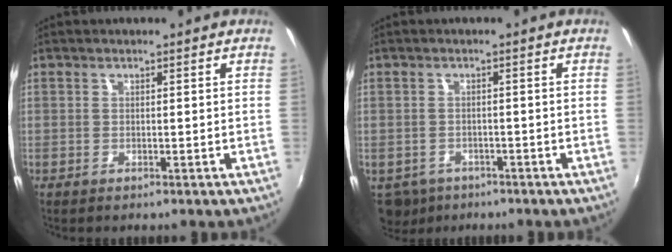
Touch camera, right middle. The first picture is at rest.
{"total": 5.5, "force": [-3.3, 3.9, 2.0], "torque": [-0.052, -0.014, -0.047]}